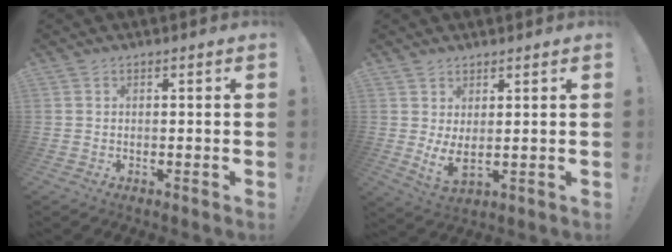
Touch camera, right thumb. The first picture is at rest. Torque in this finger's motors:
{"motor_torque": [0.58, 0.65, 0.36, -0.29, 0.04]}